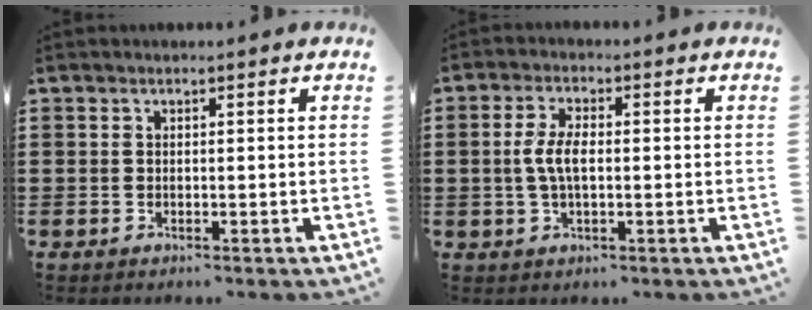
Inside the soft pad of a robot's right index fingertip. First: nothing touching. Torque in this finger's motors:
{"motor_torque": [1.28, -0.02, 0.65, 0.19]}